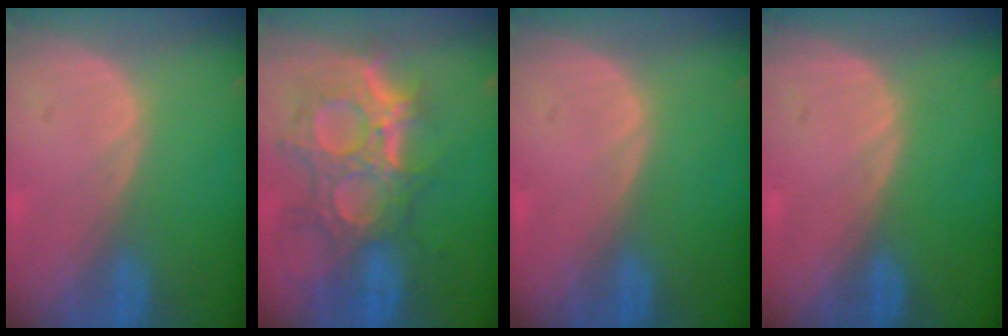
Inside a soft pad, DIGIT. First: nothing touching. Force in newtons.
{"total": 12.0, "press": 10.8, "slide": 5.3}
{"total": 0.0}
{"total": 0.0}